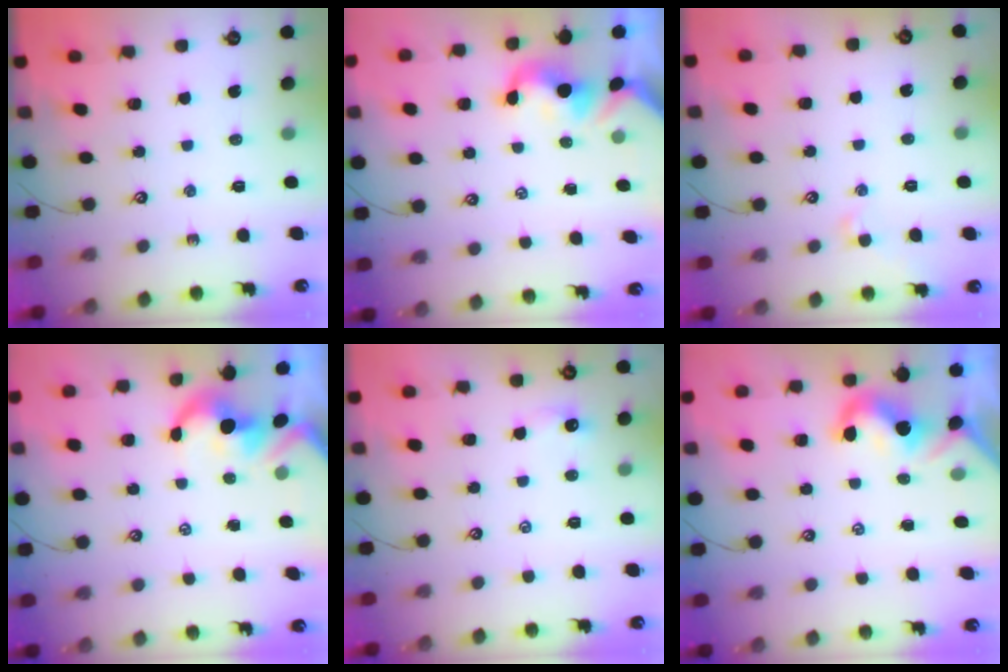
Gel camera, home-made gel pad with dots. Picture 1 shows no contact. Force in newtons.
{"total": 1.1, "press": 1.0, "slide": 0.3}
{"total": 0.6, "press": 0.3, "slide": 0.5}
{"total": 1.7, "press": 1.4, "slide": 1.0}
{"total": 0.7, "press": 0.5, "slide": 0.5}
{"total": 2.2, "press": 2.1, "slide": 0.6}